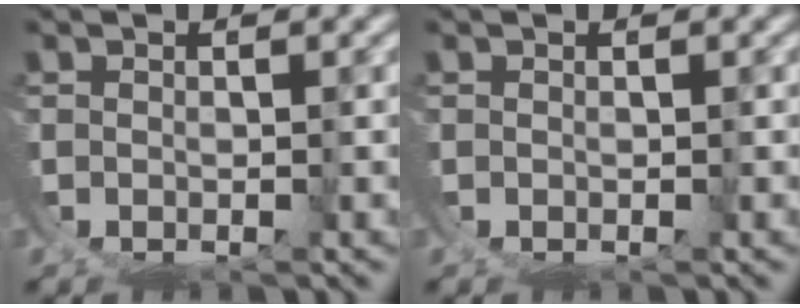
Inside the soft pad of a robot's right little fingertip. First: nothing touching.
{"total": 0.0}